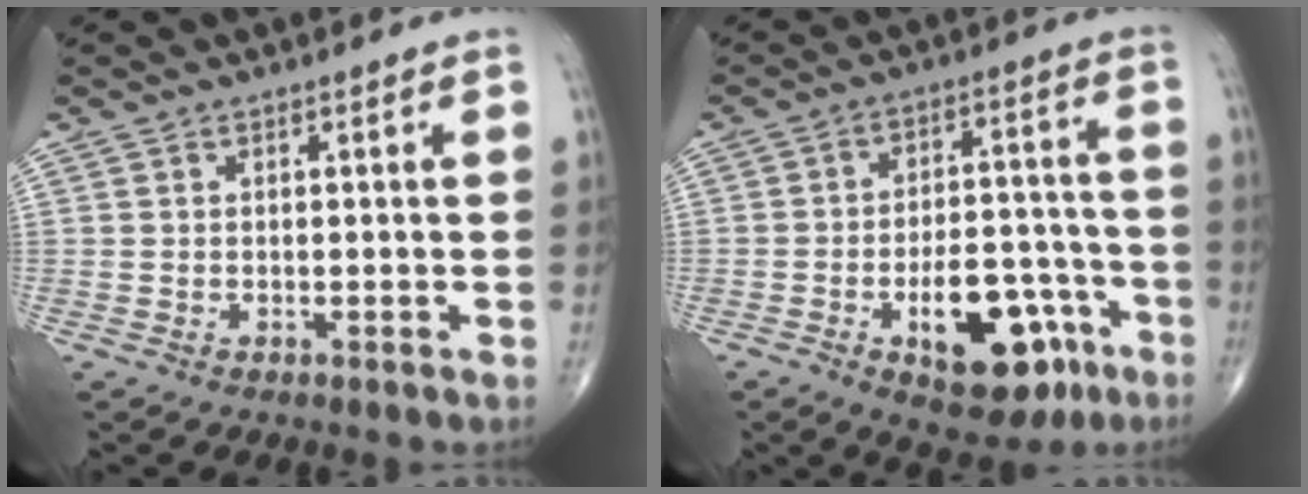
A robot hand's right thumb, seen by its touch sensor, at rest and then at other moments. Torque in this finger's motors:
{"motor_torque": [2.66, 2.35, 0.84, -0.95, 0.36]}